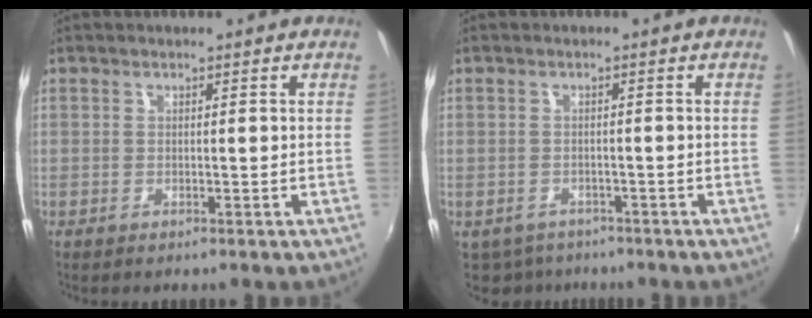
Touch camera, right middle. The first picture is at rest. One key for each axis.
{"total": 4.8, "fx": -3.7, "fy": 2.9, "fz": 1.1, "tx": -0.033, "ty": -0.013, "tz": -0.054}